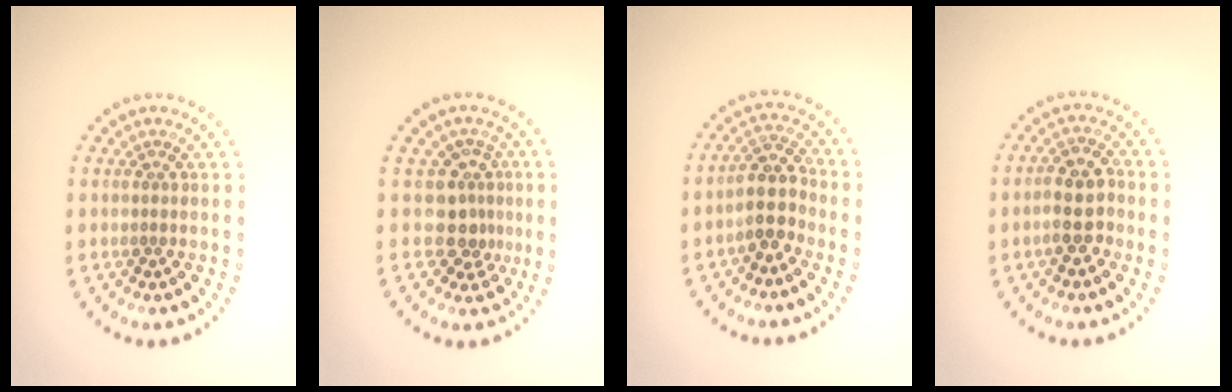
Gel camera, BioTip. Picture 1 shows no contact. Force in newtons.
{"total": 2.9, "press": 2.2, "slide": 1.9}
{"total": 3.0, "press": 2.6, "slide": 1.4}
{"total": 3.3, "press": 3.1, "slide": 1.1}